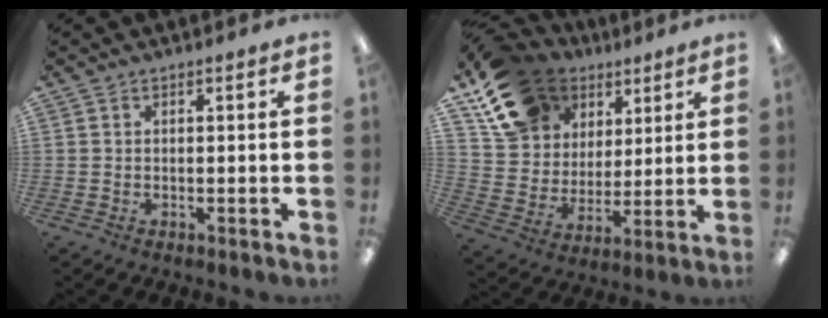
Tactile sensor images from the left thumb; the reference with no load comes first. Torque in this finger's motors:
{"motor_torque": [0.38, 0.53, 1.48, -1.29, 0.18]}